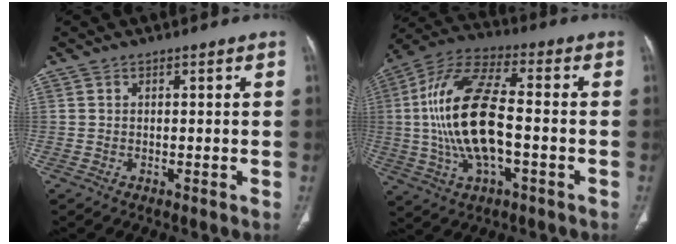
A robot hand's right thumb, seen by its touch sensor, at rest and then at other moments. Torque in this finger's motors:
{"motor_torque": [1.36, 3.56, 2.50, -0.21, 0.75]}